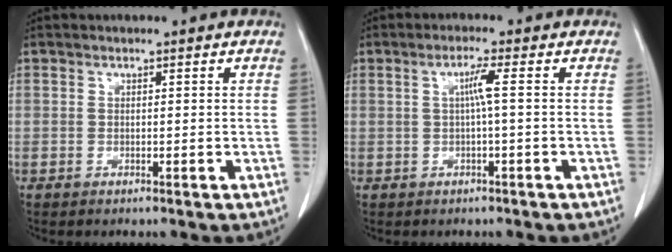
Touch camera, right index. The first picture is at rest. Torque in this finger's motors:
{"motor_torque": [0.43, 0.06, 0.06, 0.05]}